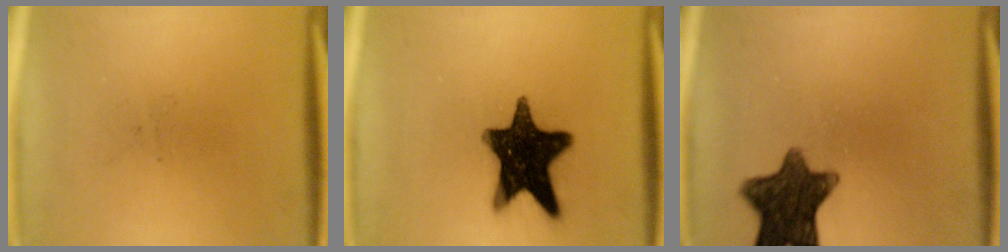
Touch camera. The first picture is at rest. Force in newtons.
{"total": 16.6}
{"total": 11.4}